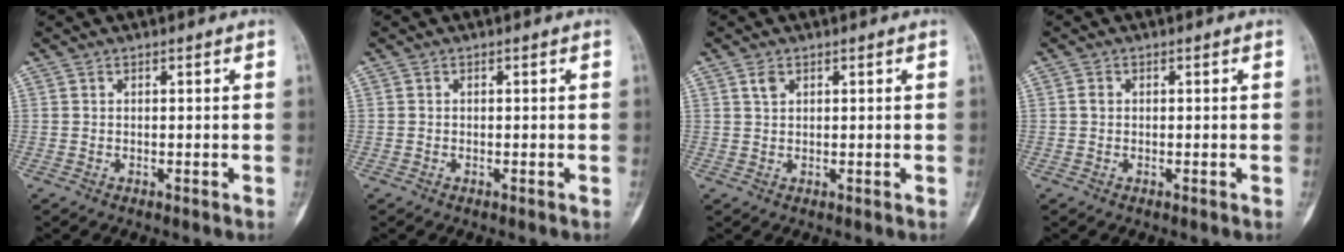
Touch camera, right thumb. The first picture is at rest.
{"total": 0.0}
{"total": 1.7, "force": [0.9, 1.0, 1.0], "torque": [-0.015, 0.000, 0.018]}
{"total": 1.0, "force": [0.1, 0.9, 0.5], "torque": [-0.009, 0.002, 0.001]}